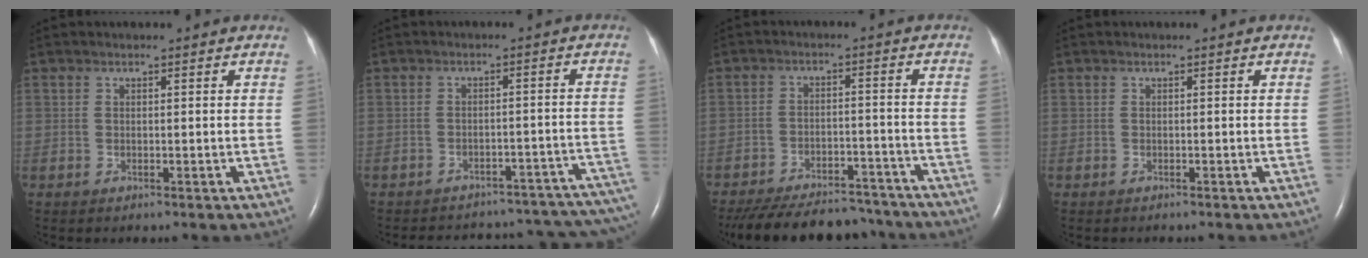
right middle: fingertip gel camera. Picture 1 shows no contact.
{"total": 24.0, "force": [-21.5, 6.8, 8.2], "torque": [-0.102, 0.016, -0.238]}
{"total": 18.6, "force": [-16.5, 5.8, 6.5], "torque": [-0.144, -0.011, -0.231]}
{"total": 0.7, "force": [-0.6, 0.2, 0.3], "torque": [-0.008, -0.001, -0.008]}